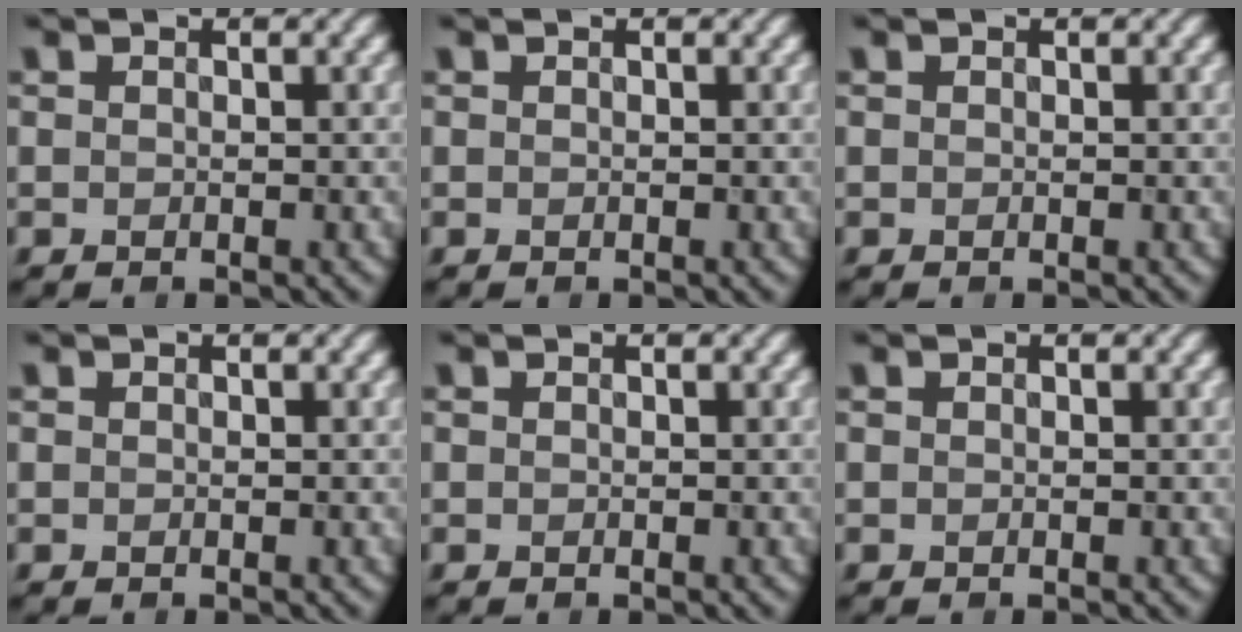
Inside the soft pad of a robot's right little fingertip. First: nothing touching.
{"total": 0.0}
{"total": 0.0}
{"total": 0.0}
{"total": 0.0}
{"total": 0.0}